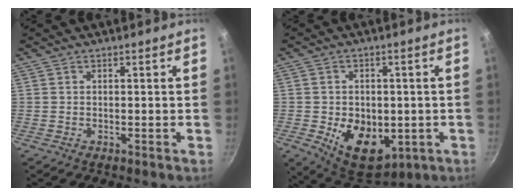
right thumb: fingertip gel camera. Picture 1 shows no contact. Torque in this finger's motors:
{"motor_torque": [-0.34, 0.77, 0.13, 0.28, 0.17]}